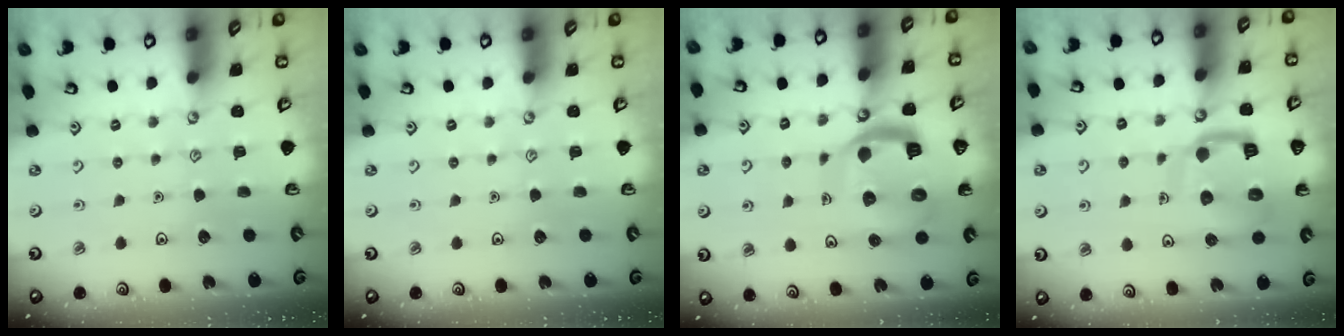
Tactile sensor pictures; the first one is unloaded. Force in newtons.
{"total": 0.0}
{"total": 15.5, "press": 15.4, "slide": 1.9}
{"total": 11.8, "press": 11.7, "slide": 1.3}